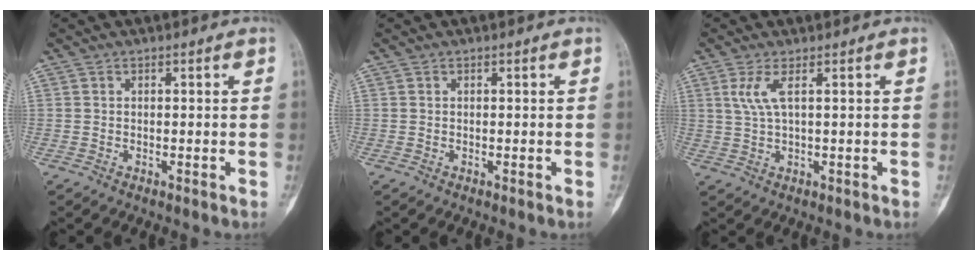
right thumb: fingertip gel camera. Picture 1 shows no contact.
{"total": 0.0}
{"total": 3.7, "force": [1.4, 0.7, 3.4], "torque": [-0.090, 0.000, 0.037]}